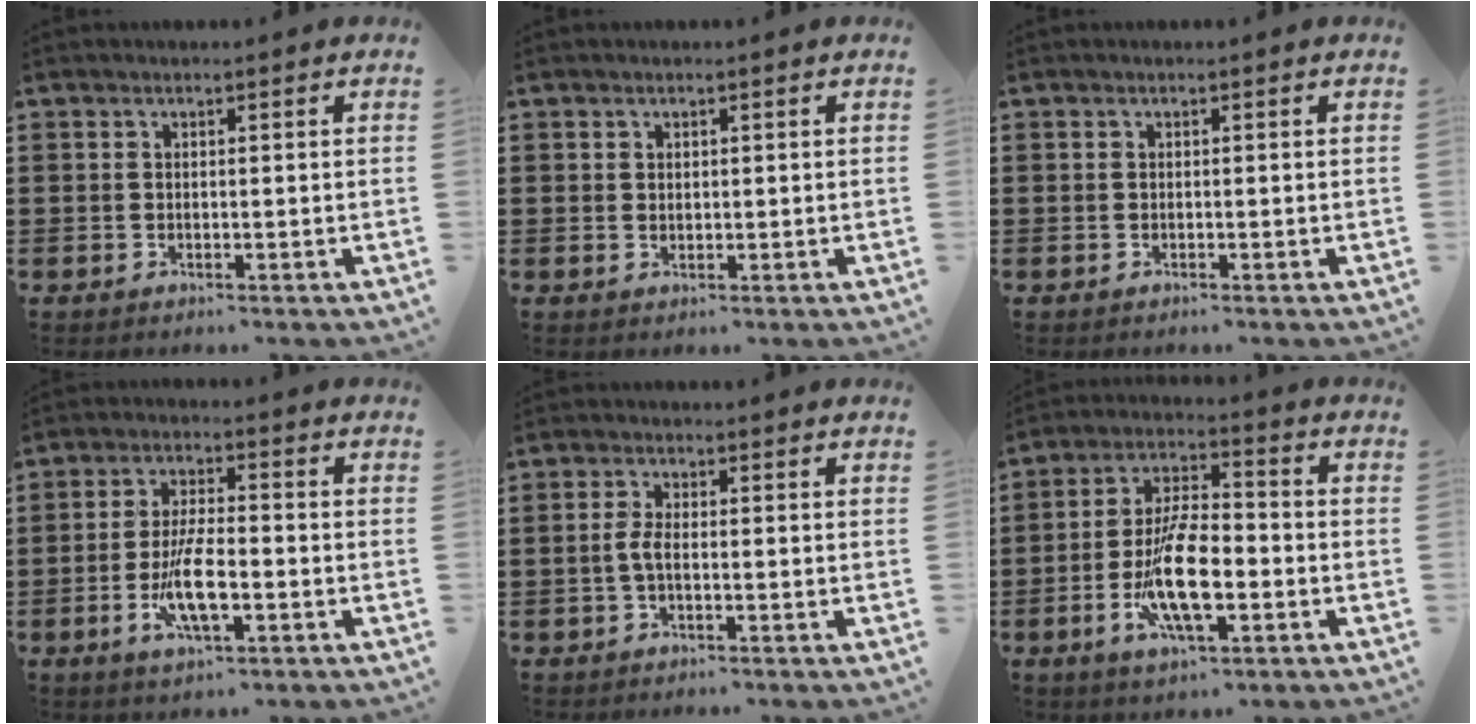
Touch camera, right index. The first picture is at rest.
{"total": 0.8, "force": [0.5, 0.6, 0.2], "torque": [-0.006, 0.002, 0.011]}
{"total": 0.0}
{"total": 8.2, "force": [-2.5, 2.6, 7.3], "torque": [-0.153, -0.011, -0.047]}
{"total": 2.7, "force": [-0.7, 0.7, 2.5], "torque": [-0.068, -0.008, -0.019]}
{"total": 11.6, "force": [-3.3, 4.2, 10.3], "torque": [-0.206, -0.004, -0.059]}